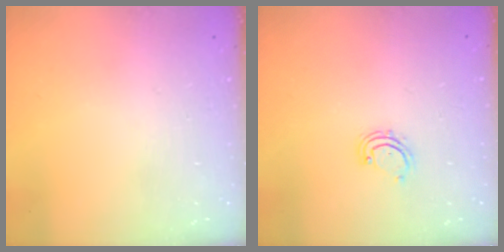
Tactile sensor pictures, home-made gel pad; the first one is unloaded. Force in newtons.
{"total": 2.6, "press": 2.6, "slide": 0.3}